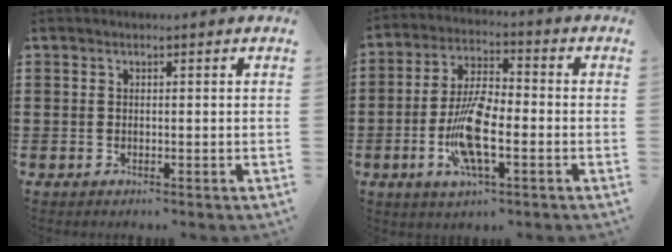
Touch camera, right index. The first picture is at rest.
{"total": 9.9, "force": [-2.6, 3.0, 9.1], "torque": [-0.196, -0.012, -0.052]}